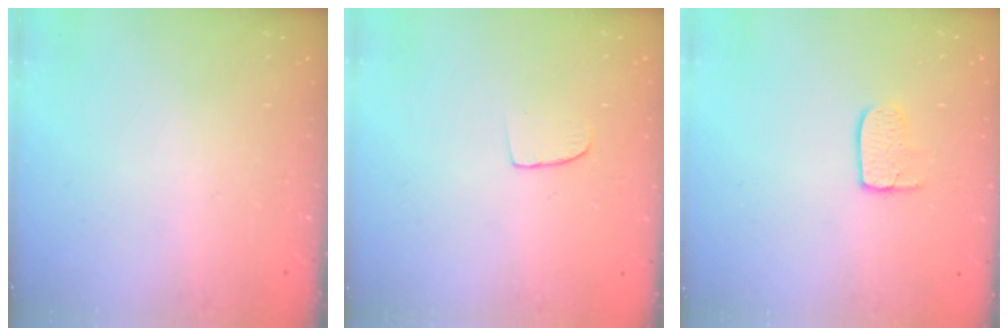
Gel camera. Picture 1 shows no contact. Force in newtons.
{"total": 6.0, "press": 5.9, "slide": 0.5}
{"total": 5.9, "press": 5.9, "slide": 0.4}